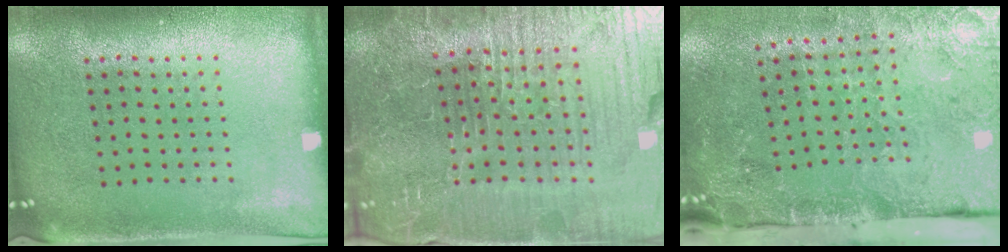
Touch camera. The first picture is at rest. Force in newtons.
{"total": 7.3, "press": 6.6, "slide": 3.3}
{"total": 3.9, "press": 3.4, "slide": 1.8}